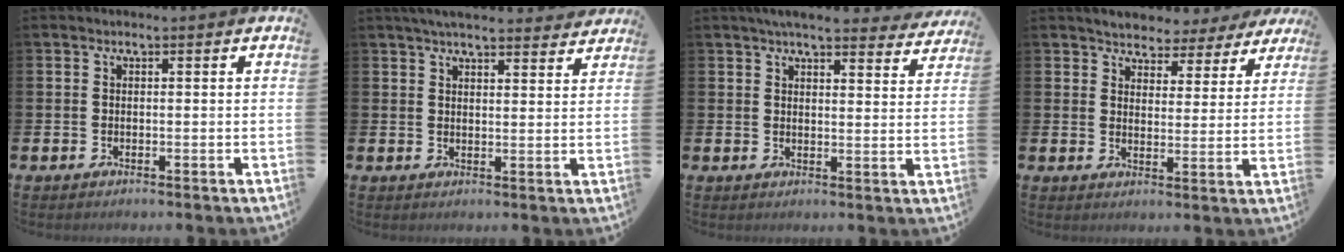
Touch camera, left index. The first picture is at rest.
{"total": 4.7, "force": [4.4, 0.6, 1.4], "torque": [-0.032, -0.016, 0.080]}
{"total": 5.4, "force": [5.1, 0.6, 1.8], "torque": [-0.037, -0.023, 0.088]}
{"total": 3.9, "force": [3.8, 1.1, -0.2], "torque": [-0.014, -0.027, 0.061]}